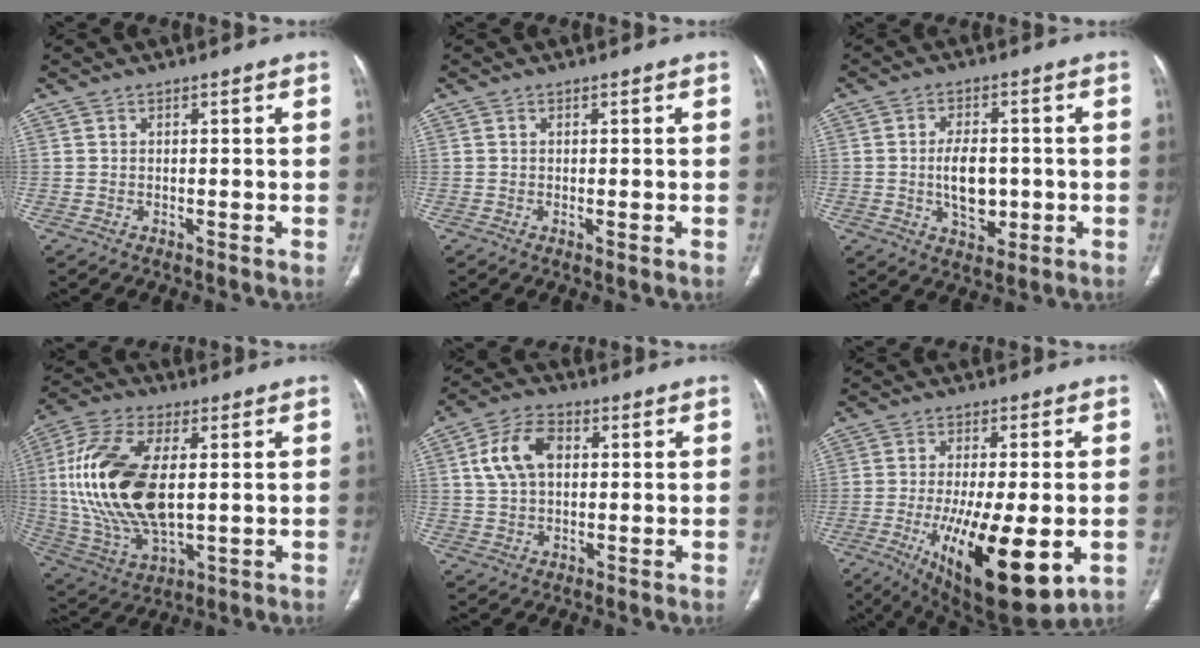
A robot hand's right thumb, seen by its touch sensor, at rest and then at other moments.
{"total": 1.0, "force": [-0.2, 0.2, 0.9], "torque": [-0.018, -0.004, -0.001]}
{"total": 8.1, "force": [-0.7, 5.0, 6.4], "torque": [-0.091, 0.002, -0.007]}
{"total": 22.0, "force": [1.9, 11.3, 18.7], "torque": [-0.396, -0.010, 0.041]}
{"total": 9.3, "force": [2.1, 6.1, 6.7], "torque": [-0.124, 0.015, 0.036]}
{"total": 20.1, "force": [-5.7, 6.6, 18.1], "torque": [-0.295, -0.025, -0.069]}